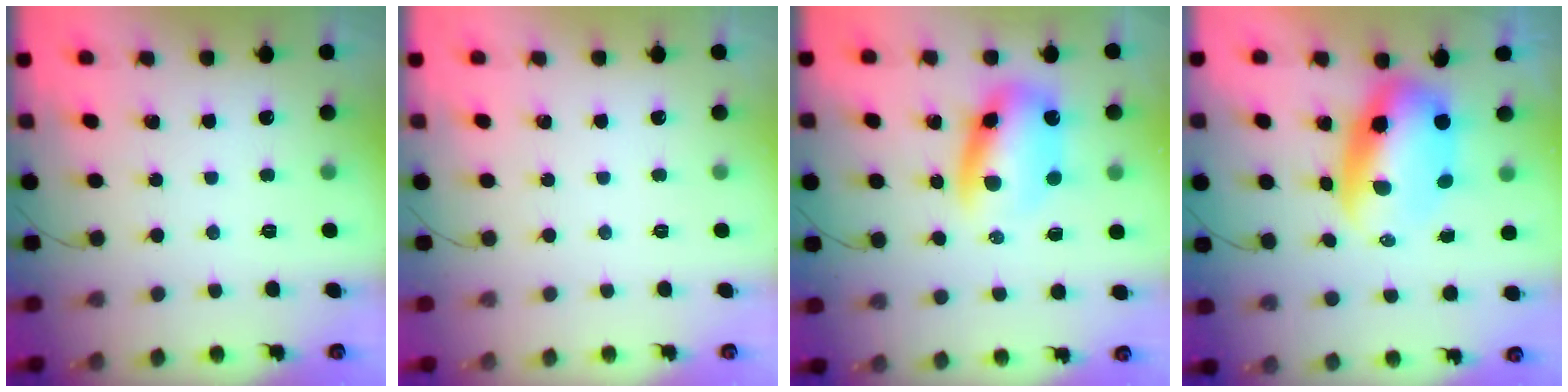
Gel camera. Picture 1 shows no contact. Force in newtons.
{"total": 0.0}
{"total": 10.9, "press": 10.5, "slide": 2.9}
{"total": 9.3, "press": 9.0, "slide": 2.5}